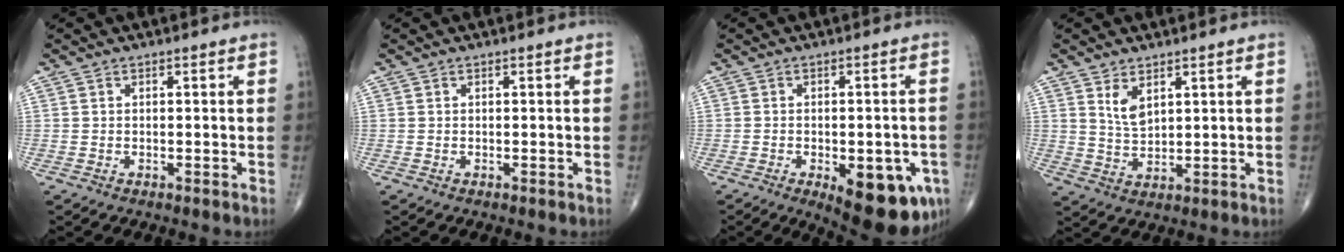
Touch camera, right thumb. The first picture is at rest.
{"total": 0.0}
{"total": 14.6, "force": [-5.9, 6.3, 11.8], "torque": [-0.113, 0.005, -0.062]}
{"total": 4.2, "force": [2.2, 2.1, 2.9], "torque": [-0.045, -0.018, 0.048]}